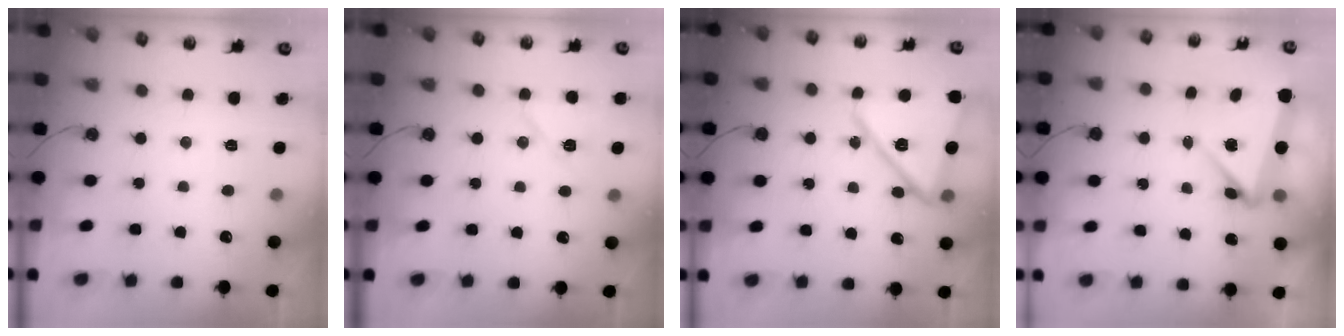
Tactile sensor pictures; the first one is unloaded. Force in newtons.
{"total": 7.9, "press": 7.9, "slide": 1.0}
{"total": 17.3, "press": 17.2, "slide": 1.5}
{"total": 5.9, "press": 5.8, "slide": 1.1}